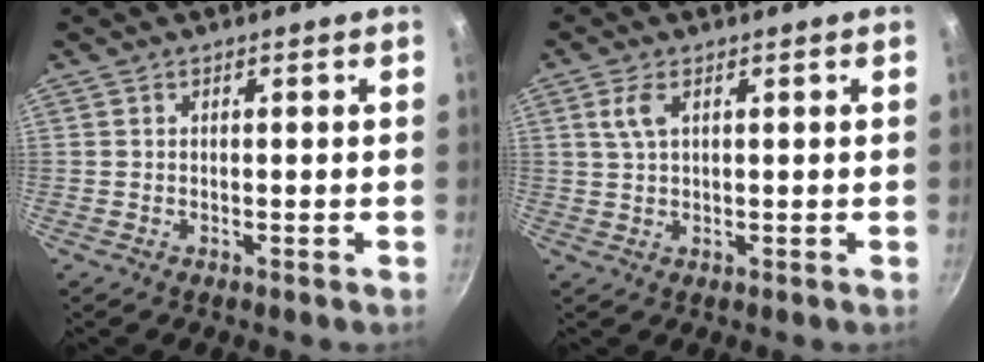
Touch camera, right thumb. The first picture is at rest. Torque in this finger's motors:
{"motor_torque": [-0.66, 0.23, -0.28, 0.12, 0.16]}